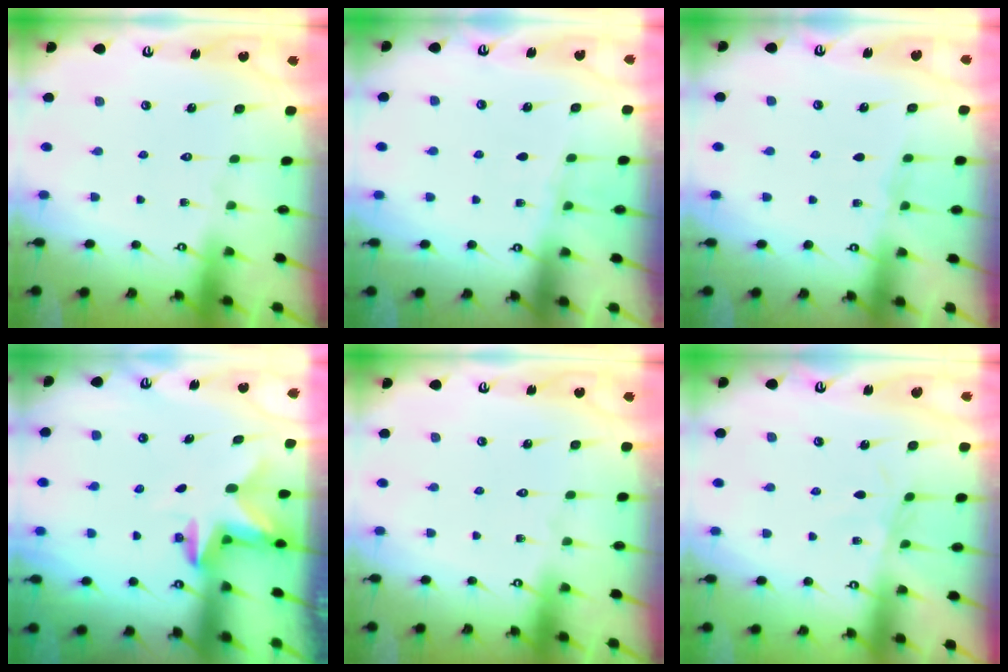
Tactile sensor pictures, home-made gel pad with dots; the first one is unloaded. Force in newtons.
{"total": 3.0, "press": 2.9, "slide": 0.4}
{"total": 2.4, "press": 2.4, "slide": 0.3}
{"total": 2.7, "press": 2.7, "slide": 0.5}
{"total": 0.0}
{"total": 1.7, "press": 1.6, "slide": 0.3}